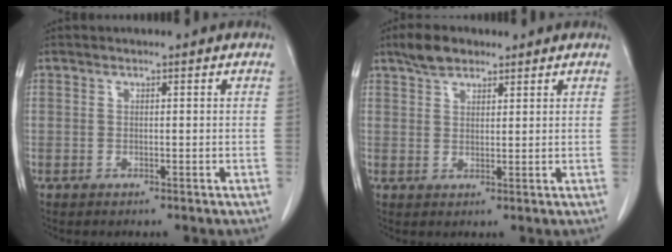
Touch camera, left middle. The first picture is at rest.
{"total": 4.2, "force": [3.3, 1.9, 1.9], "torque": [-0.044, 0.009, 0.061]}